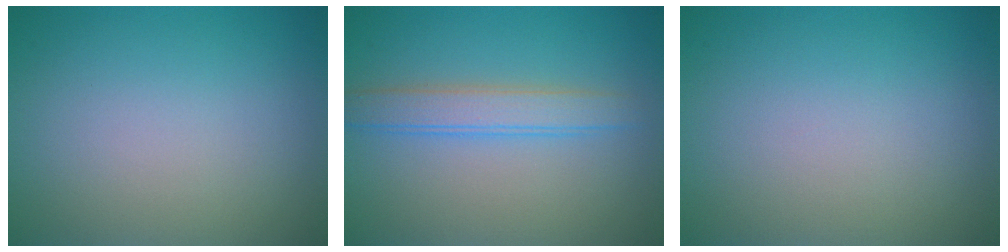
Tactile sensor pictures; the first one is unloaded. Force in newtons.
{"total": 3.0, "press": 2.9, "slide": 0.2}
{"total": 0.0}